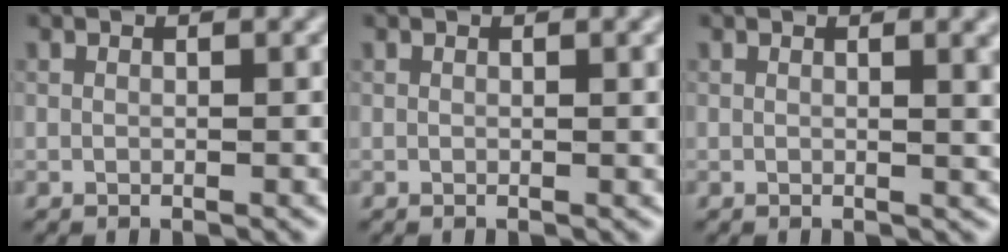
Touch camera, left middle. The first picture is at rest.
{"total": 1.1, "force": [0.3, 0.3, 1.0], "torque": [-0.010, 0.002, 0.003]}
{"total": 3.4, "force": [1.1, 1.2, 3.0], "torque": [-0.024, 0.004, 0.011]}